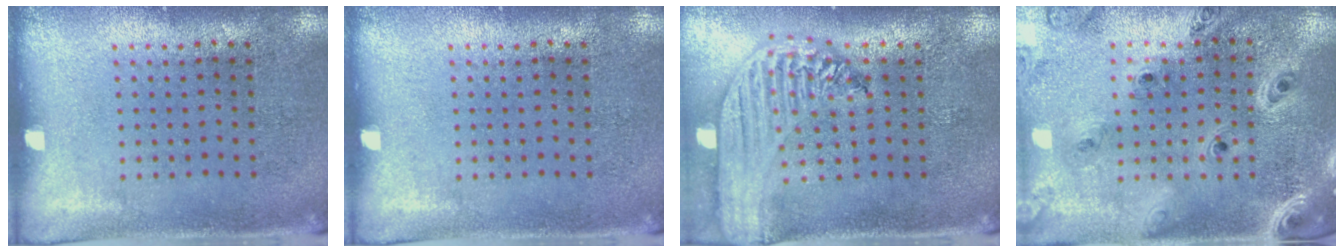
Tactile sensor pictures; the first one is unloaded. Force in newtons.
{"total": 0.0}
{"total": 2.7, "press": 2.2, "slide": 1.5}
{"total": 1.6, "press": 1.6, "slide": 0.3}